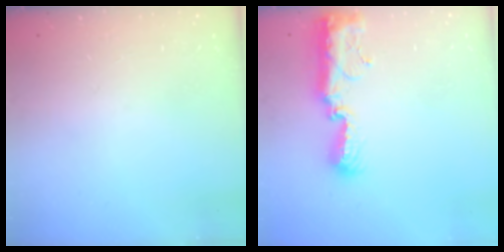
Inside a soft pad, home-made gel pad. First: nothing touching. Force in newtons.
{"total": 11.5, "press": 11.4, "slide": 0.9}